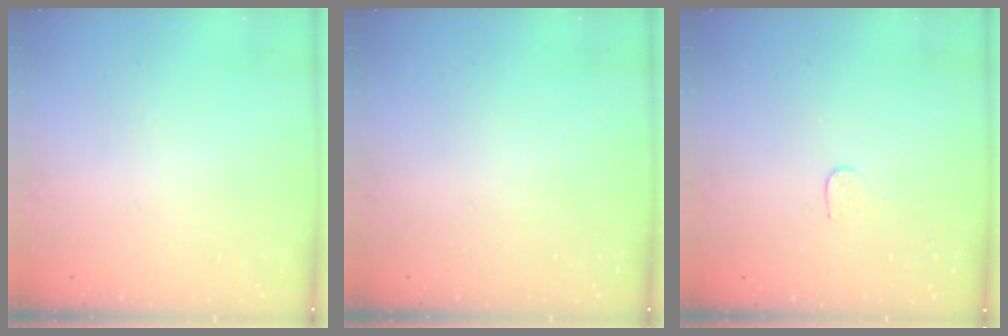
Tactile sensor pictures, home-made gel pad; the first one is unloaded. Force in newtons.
{"total": 0.0}
{"total": 3.7, "press": 3.7, "slide": 0.3}